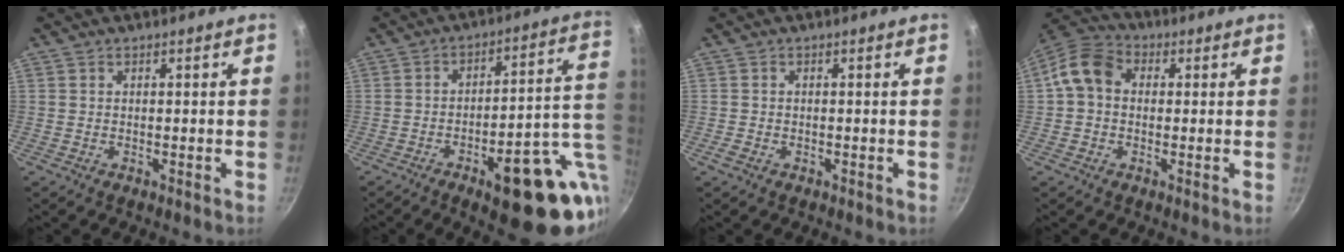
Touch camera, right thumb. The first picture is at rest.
{"total": 21.3, "force": [-6.8, 7.6, 18.7], "torque": [-0.193, 0.022, -0.085]}
{"total": 1.4, "force": [-0.8, 0.9, 0.8], "torque": [-0.018, 0.004, -0.017]}
{"total": 7.9, "force": [0.6, 6.4, 4.7], "torque": [-0.072, 0.022, -0.010]}